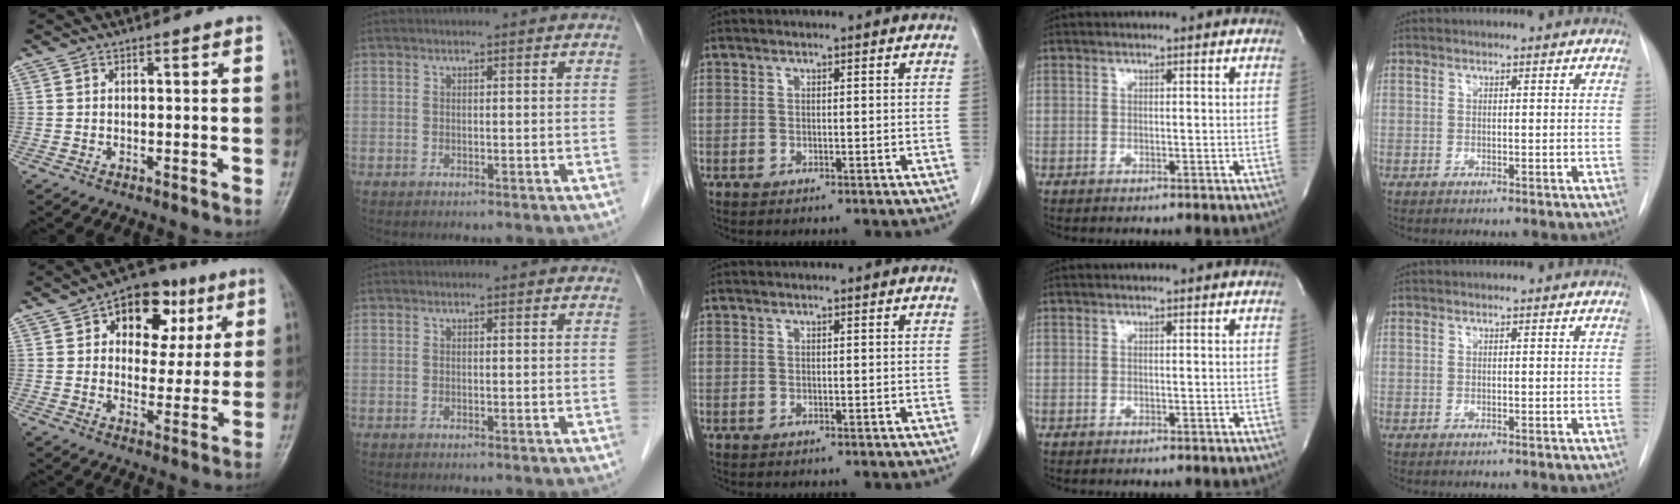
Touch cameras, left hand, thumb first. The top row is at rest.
{"thumb": {"total": 13.8, "force": [5.6, 9.1, 8.7], "torque": [-0.070, 0.000, 0.080]}, "index": {"total": 1.6, "force": [1.5, 0.4, 0.3], "torque": [-0.013, 0.007, 0.010]}}